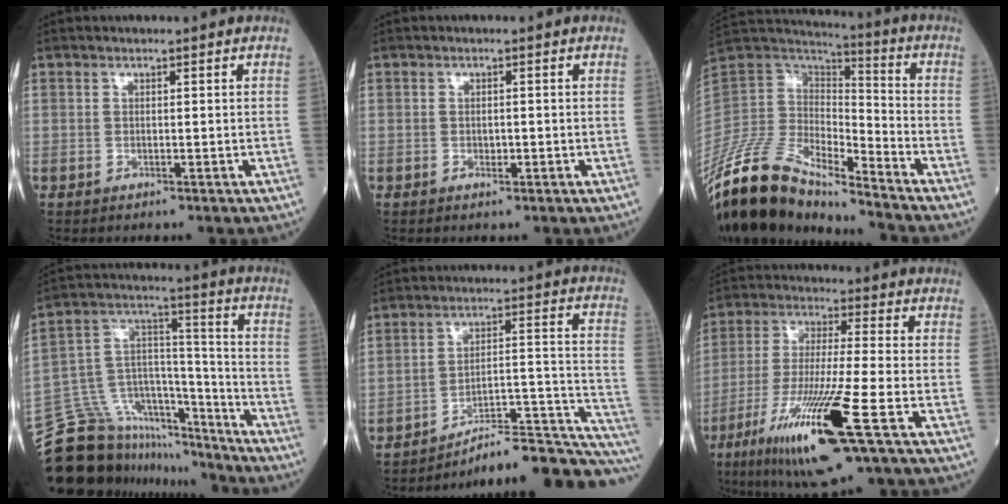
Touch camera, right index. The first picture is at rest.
{"total": 0.9, "force": [-0.3, 0.6, 0.6], "torque": [-0.011, 0.000, -0.003]}
{"total": 17.6, "force": [-14.7, 4.6, 8.5], "torque": [-0.175, 0.024, -0.282]}
{"total": 20.3, "force": [-17.9, 7.6, 5.8], "torque": [-0.124, 0.061, -0.293]}
{"total": 20.1, "force": [-17.7, 2.3, 9.3], "torque": [-0.059, 0.049, -0.246]}
{"total": 17.1, "force": [-7.9, 0.5, 15.2], "torque": [-0.309, -0.042, -0.143]}